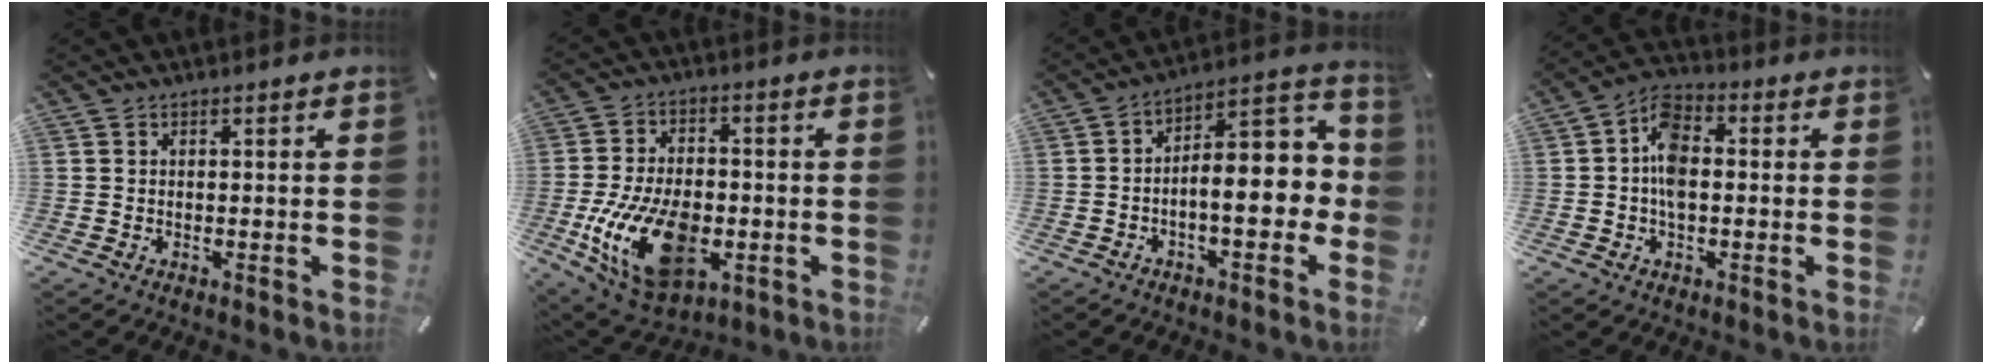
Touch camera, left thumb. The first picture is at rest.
{"total": 18.7, "force": [-4.8, 11.5, 14.0], "torque": [-0.286, 0.007, -0.076]}
{"total": 11.7, "force": [-2.2, 5.7, 10.0], "torque": [-0.124, -0.013, -0.040]}
{"total": 7.8, "force": [-0.6, 4.9, 6.1], "torque": [-0.120, 0.008, -0.014]}